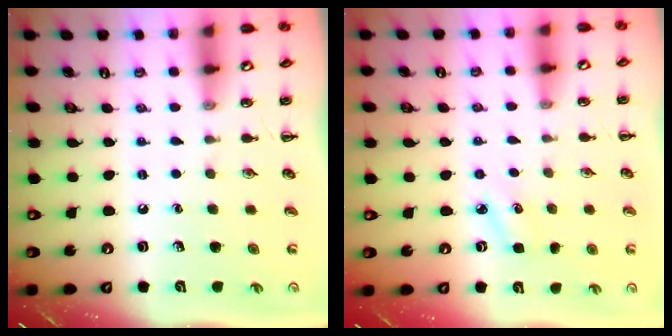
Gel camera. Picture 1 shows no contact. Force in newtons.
{"total": 4.6, "press": 4.3, "slide": 1.4}